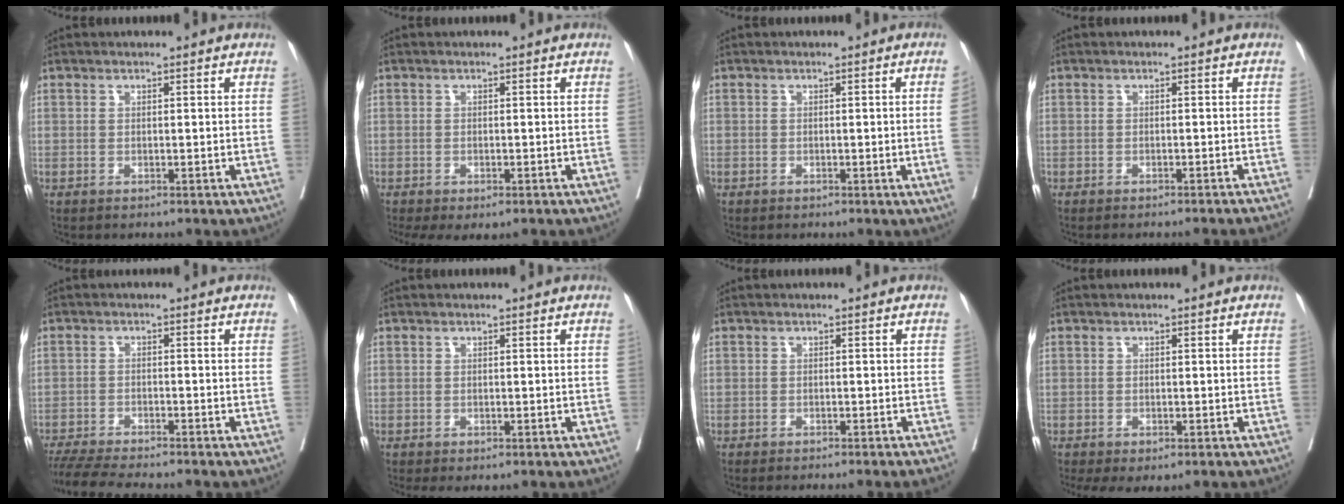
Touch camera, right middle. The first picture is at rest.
{"total": 5.6, "force": [-4.0, 2.4, 3.1], "torque": [-0.049, -0.009, -0.058]}
{"total": 1.8, "force": [-0.2, -0.6, 1.6], "torque": [-0.017, -0.003, 0.000]}
{"total": 6.2, "force": [-5.8, -1.0, 2.1], "torque": [-0.010, -0.014, -0.069]}
{"total": 10.5, "force": [-9.5, 0.7, 4.6], "torque": [-0.066, -0.016, -0.147]}
{"total": 1.4, "force": [-1.1, 0.6, 0.7], "torque": [-0.006, -0.003, -0.013]}
{"total": 6.4, "force": [-5.8, -1.1, 2.7], "torque": [-0.009, -0.012, -0.074]}
{"total": 5.4, "force": [-3.7, 2.5, 3.0], "torque": [-0.048, -0.011, -0.055]}